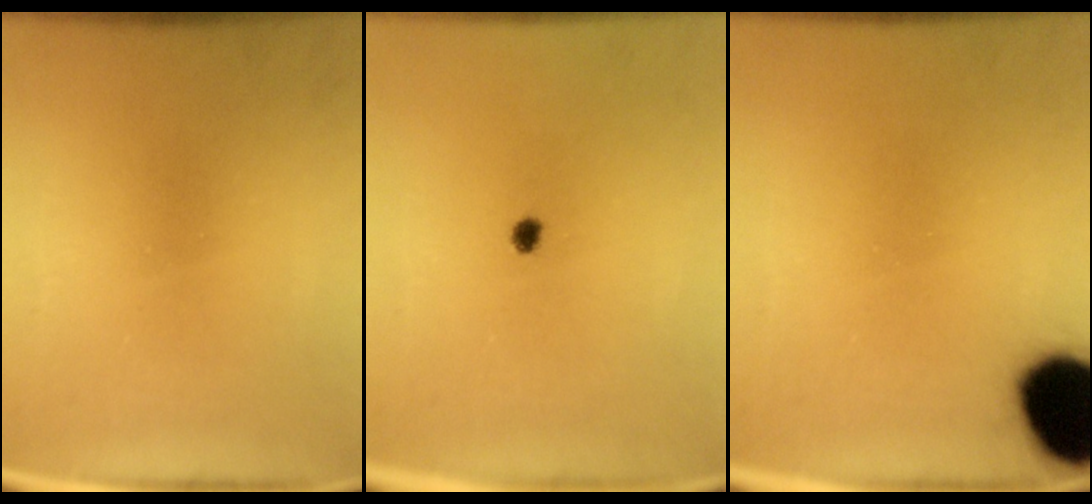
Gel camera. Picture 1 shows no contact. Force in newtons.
{"total": 1.2}
{"total": 18.4}